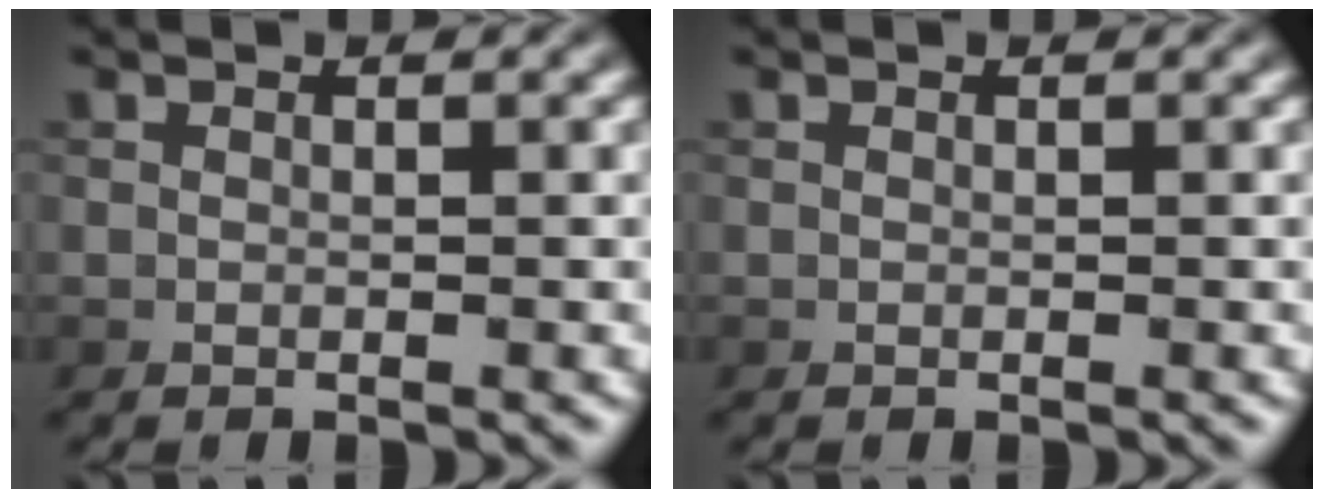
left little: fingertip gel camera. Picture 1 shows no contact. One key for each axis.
{"total": 0.0}